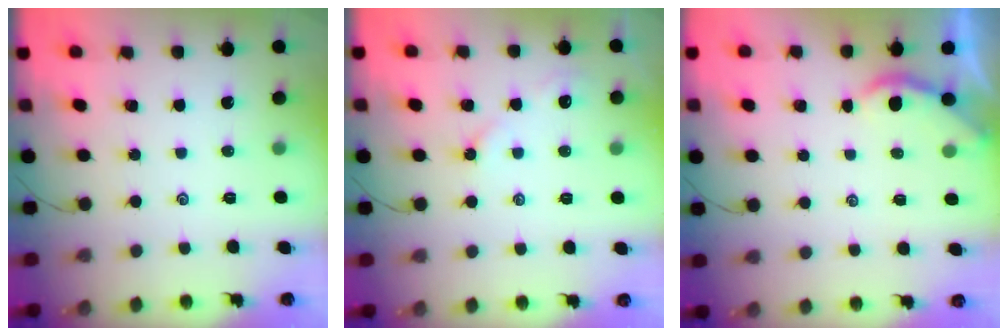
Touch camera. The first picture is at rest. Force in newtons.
{"total": 2.4, "press": 2.4, "slide": 0.6}
{"total": 1.9, "press": 1.9, "slide": 0.4}